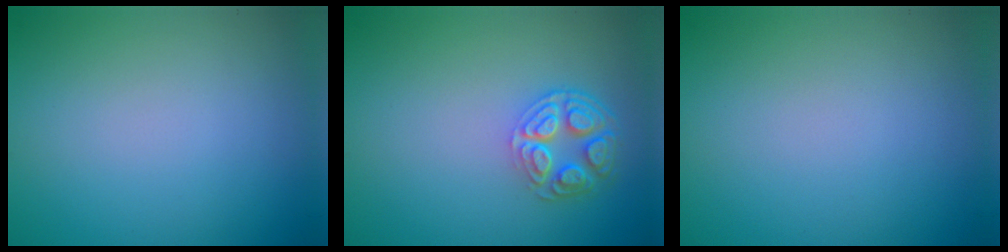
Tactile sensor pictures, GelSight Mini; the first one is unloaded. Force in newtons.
{"total": 4.3, "press": 3.4, "slide": 2.7}
{"total": 0.0}